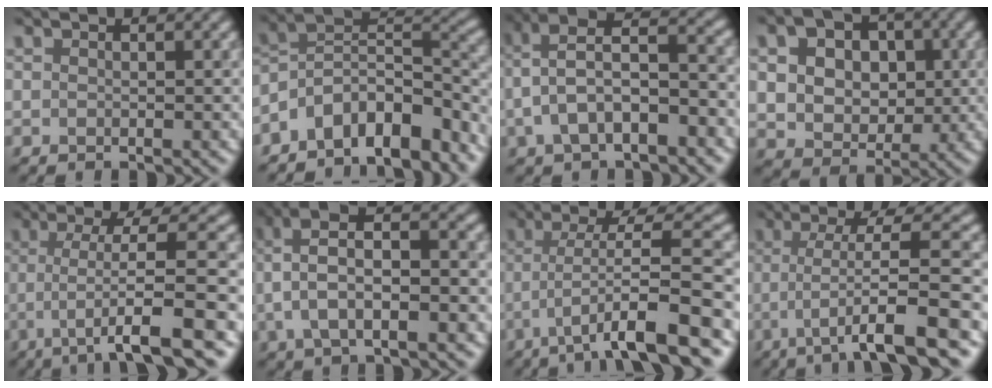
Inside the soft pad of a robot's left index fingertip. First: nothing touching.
{"total": 10.1, "force": [-6.8, 4.6, 5.9], "torque": [-0.082, 0.021, -0.131]}
{"total": 6.9, "force": [-1.0, 3.5, 5.8], "torque": [-0.112, 0.025, -0.023]}
{"total": 9.9, "force": [2.3, 7.5, 6.0], "torque": [-0.103, 0.033, 0.034]}
{"total": 7.6, "force": [-2.0, 1.2, 7.2], "torque": [-0.107, 0.010, -0.032]}
{"total": 8.0, "force": [0.3, 3.4, 7.2], "torque": [-0.142, 0.015, 0.007]}
{"total": 9.8, "force": [-3.4, 1.9, 9.0], "torque": [-0.134, 0.025, -0.057]}
{"total": 8.2, "force": [-2.7, 1.4, 7.7], "torque": [-0.117, 0.016, -0.041]}